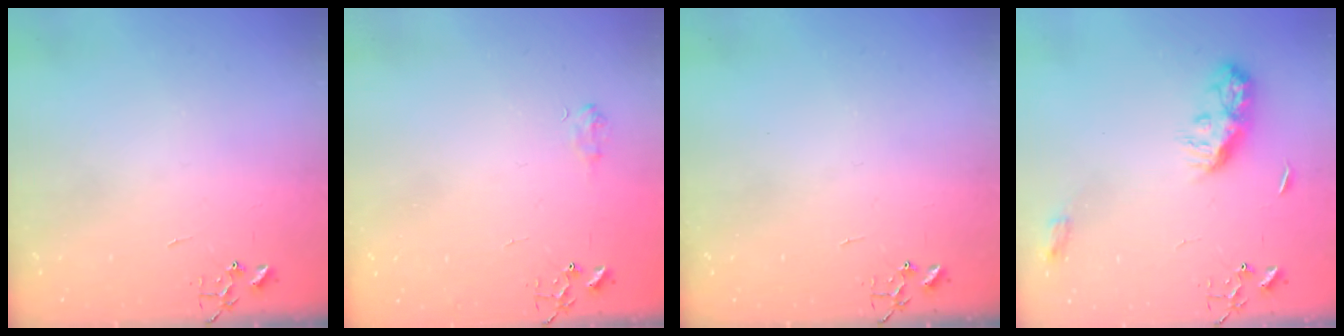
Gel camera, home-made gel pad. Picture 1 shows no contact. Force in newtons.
{"total": 6.0, "press": 5.9, "slide": 0.7}
{"total": 0.0}
{"total": 9.9, "press": 9.9, "slide": 0.2}